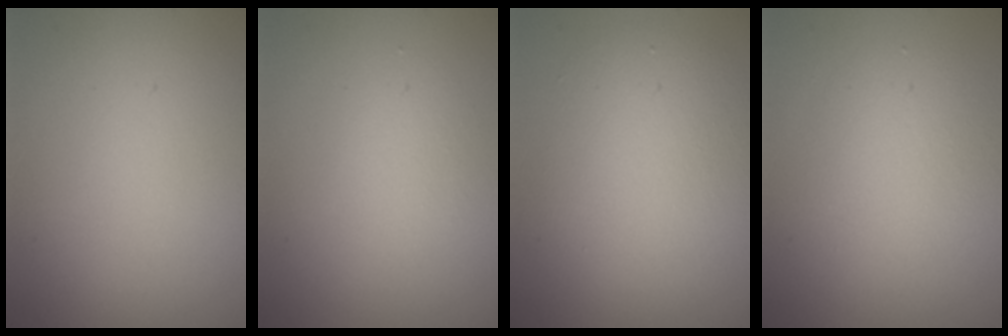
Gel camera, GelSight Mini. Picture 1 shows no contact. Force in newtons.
{"total": 1.9, "press": 1.8, "slide": 0.2}
{"total": 5.1, "press": 5.1, "slide": 0.3}
{"total": 2.9, "press": 2.9, "slide": 0.2}